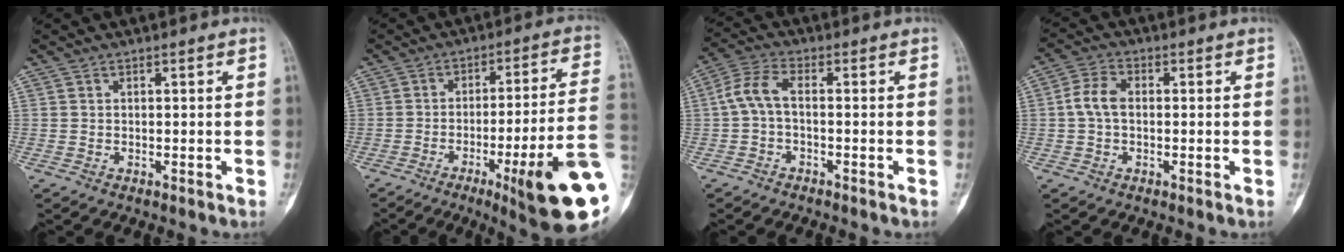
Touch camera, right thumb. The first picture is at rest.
{"total": 20.5, "force": [-7.1, 2.2, 19.1], "torque": [-0.215, 0.012, -0.098]}
{"total": 5.3, "force": [-0.6, 2.4, 4.7], "torque": [-0.108, 0.020, -0.021]}
{"total": 5.3, "force": [0.1, 3.5, 4.0], "torque": [-0.083, 0.016, -0.004]}